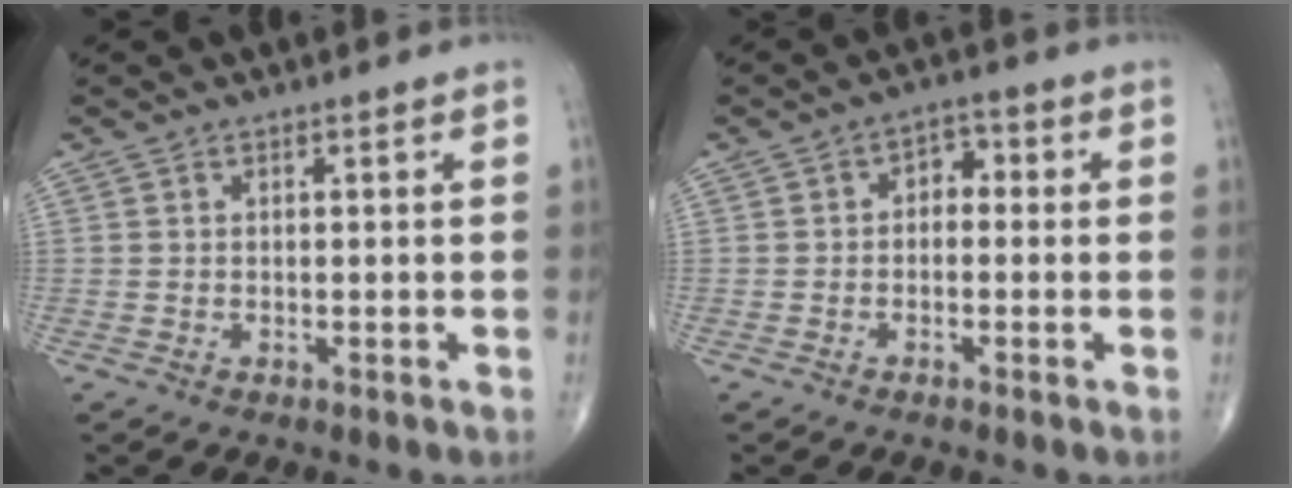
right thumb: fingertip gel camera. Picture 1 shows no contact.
{"total": 3.6, "force": [-0.1, 2.5, 2.6], "torque": [-0.018, 0.017, -0.015]}